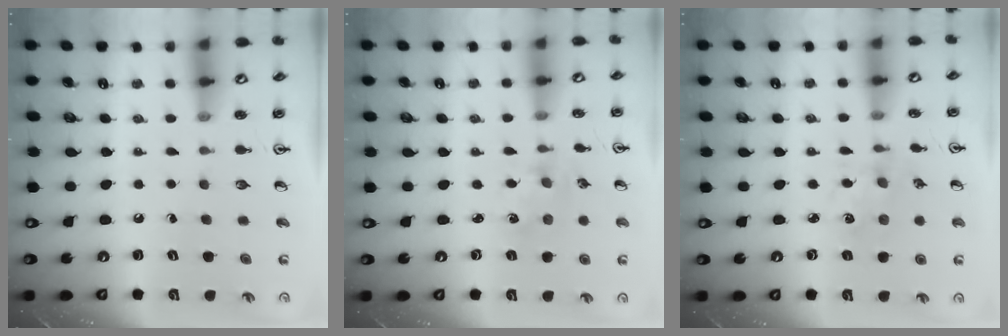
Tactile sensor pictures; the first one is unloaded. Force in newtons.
{"total": 1.2, "press": 1.2, "slide": 0.2}
{"total": 1.5, "press": 1.4, "slide": 0.4}